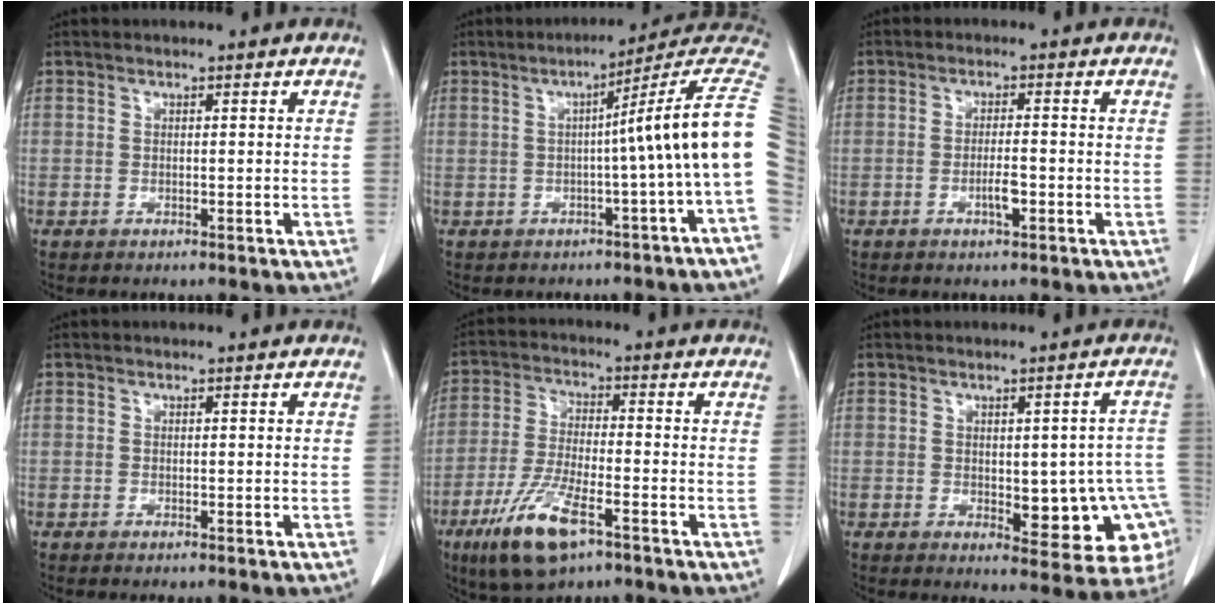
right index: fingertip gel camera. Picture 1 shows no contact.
{"total": 11.9, "force": [0.1, -2.1, 11.7], "torque": [-0.130, 0.027, -0.009]}
{"total": 2.9, "force": [-1.1, 0.5, 2.6], "torque": [-0.048, 0.000, -0.018]}
{"total": 0.0}
{"total": 10.8, "force": [-6.1, 2.5, 8.6], "torque": [-0.181, -0.023, -0.107]}
{"total": 12.7, "force": [-2.4, 5.1, 11.4], "torque": [-0.093, 0.016, -0.013]}